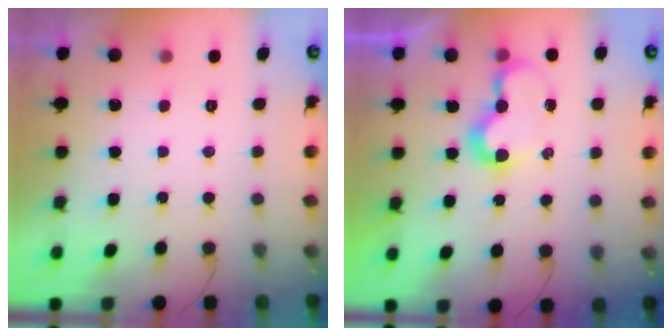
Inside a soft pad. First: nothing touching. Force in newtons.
{"total": 7.6, "press": 7.6, "slide": 0.6}